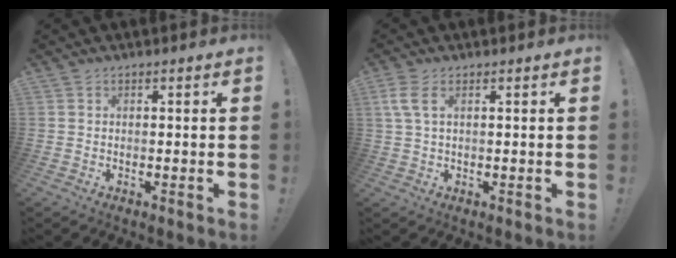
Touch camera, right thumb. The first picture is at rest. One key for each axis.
{"total": 4.9, "fx": 1.9, "fy": 1.9, "fz": 4.1, "tx": -0.086, "ty": 0.001, "tz": 0.035}